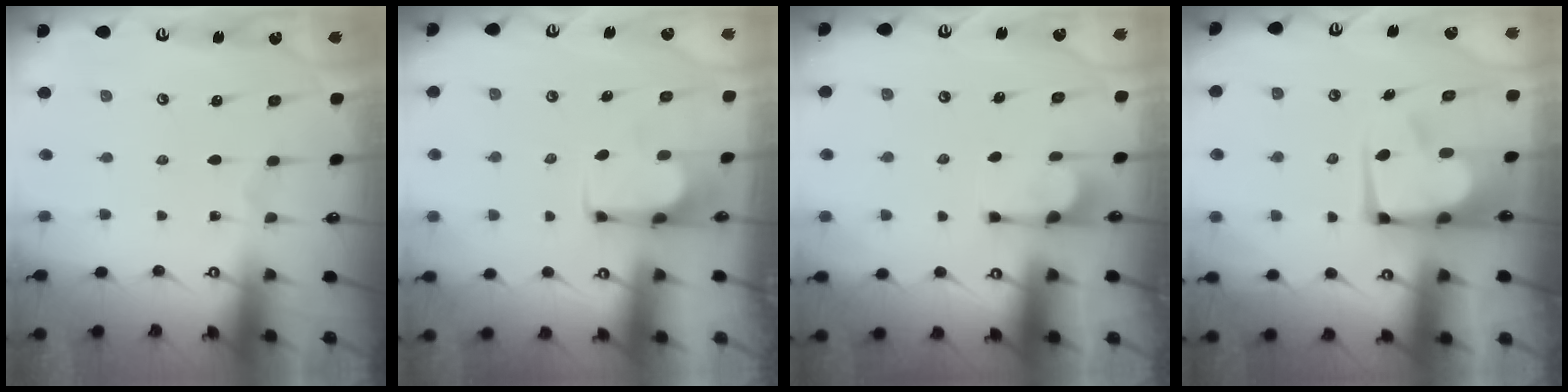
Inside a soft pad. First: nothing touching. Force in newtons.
{"total": 3.7, "press": 3.6, "slide": 0.7}
{"total": 1.2, "press": 1.1, "slide": 0.5}
{"total": 3.4, "press": 3.2, "slide": 1.2}